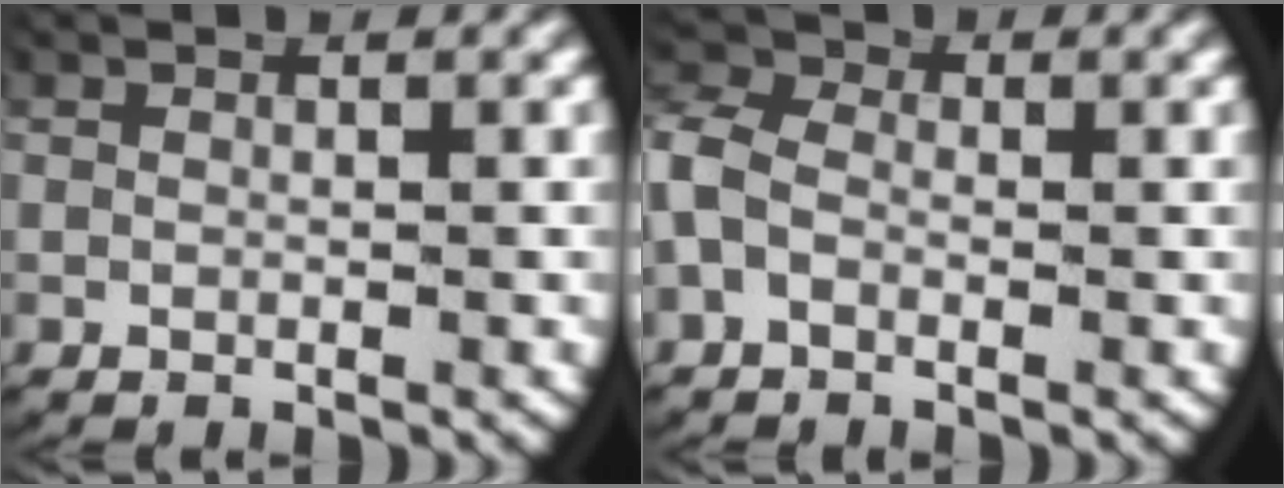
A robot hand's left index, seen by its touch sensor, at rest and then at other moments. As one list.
[{"total": 4.8, "force": [-0.2, 4.2, 2.5], "torque": [-0.060, 0.006, -0.019]}]